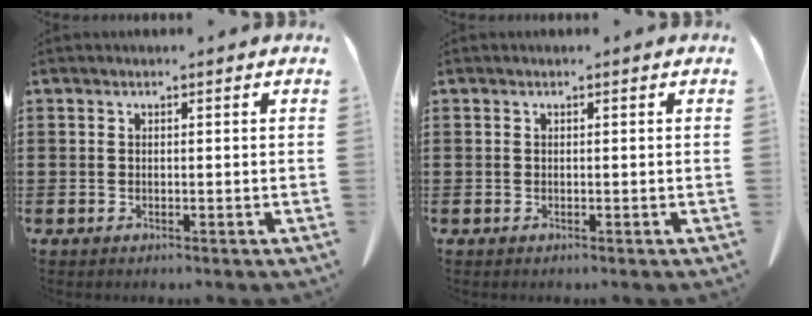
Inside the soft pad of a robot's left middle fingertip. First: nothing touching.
{"total": 0.0}